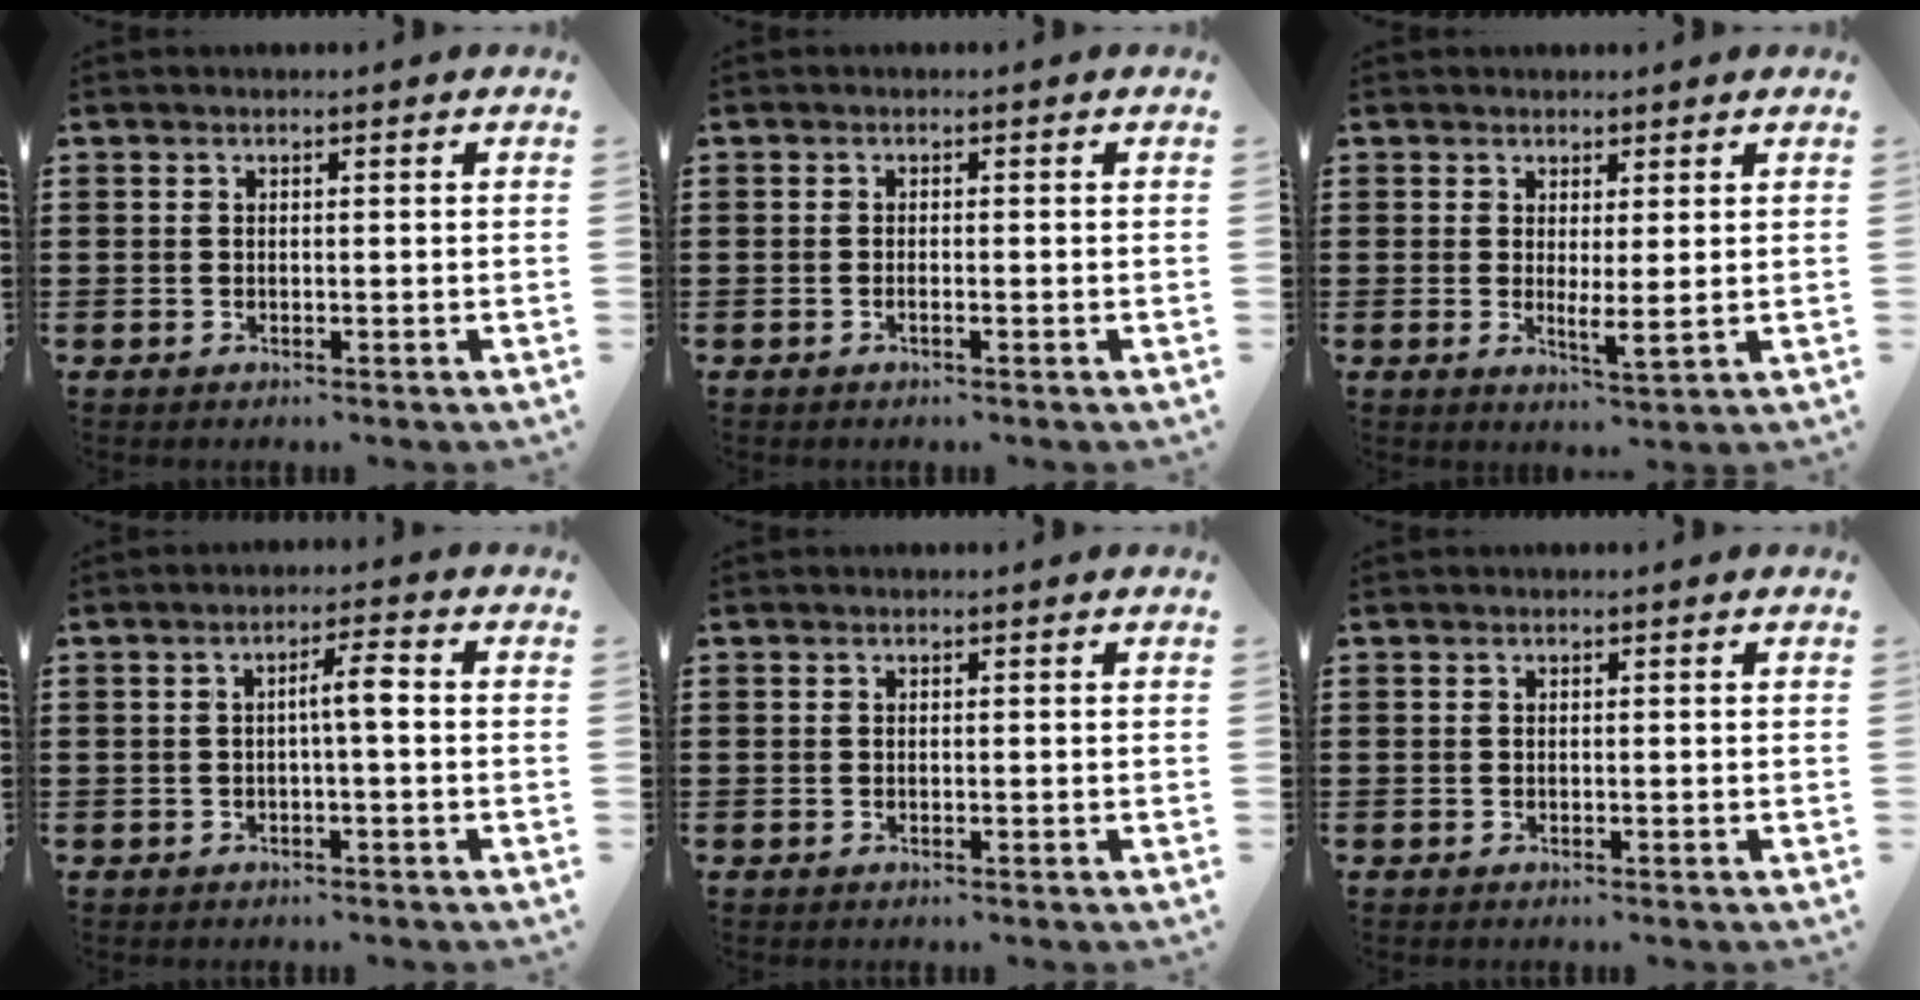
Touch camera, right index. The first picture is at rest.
{"total": 0.7, "force": [-0.5, 0.0, 0.5], "torque": [-0.009, -0.003, -0.009]}
{"total": 2.3, "force": [0.9, 0.0, 2.1], "torque": [-0.041, -0.005, 0.017]}
{"total": 3.4, "force": [-0.2, 0.3, 3.4], "torque": [-0.063, 0.004, -0.007]}
{"total": 0.0}
{"total": 0.0}